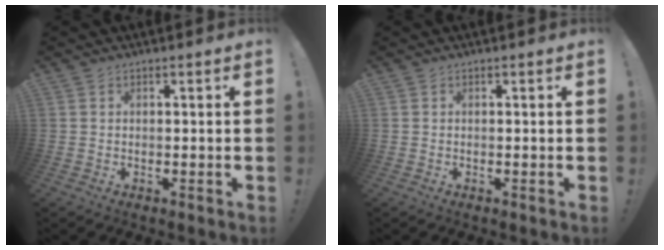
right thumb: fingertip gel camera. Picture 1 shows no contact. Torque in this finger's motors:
{"motor_torque": [0.02, 0.01, -0.01, 0.03, 0.01]}